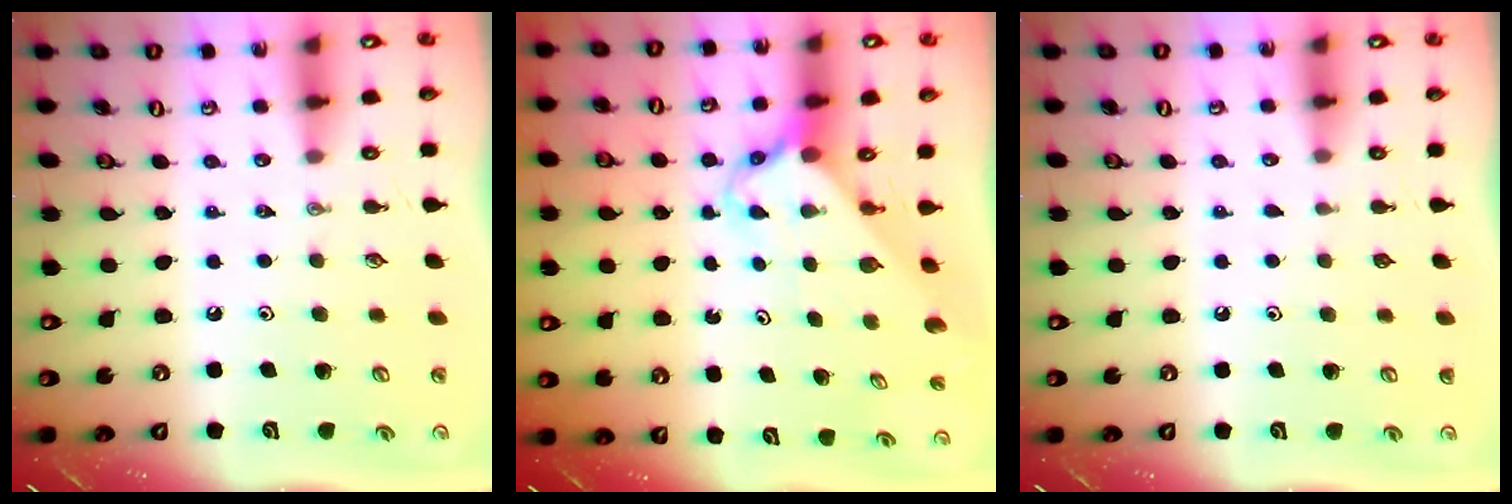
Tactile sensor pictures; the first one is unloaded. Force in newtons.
{"total": 2.7, "press": 2.7, "slide": 0.2}
{"total": 0.8, "press": 0.8, "slide": 0.1}